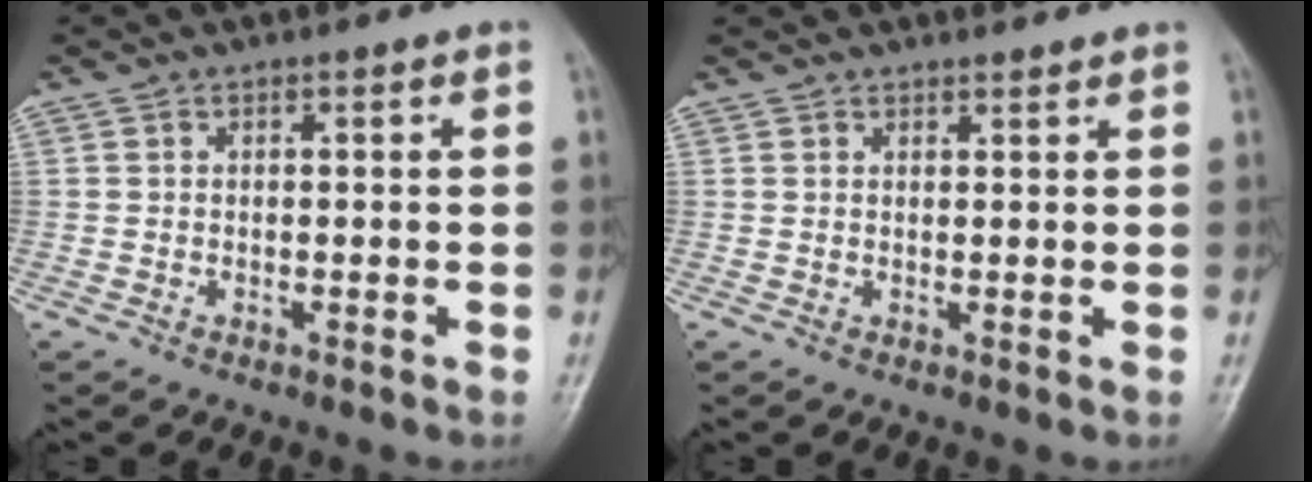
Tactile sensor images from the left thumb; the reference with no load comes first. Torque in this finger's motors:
{"motor_torque": [0.26, -0.07, 1.35, -1.42, 0.08]}